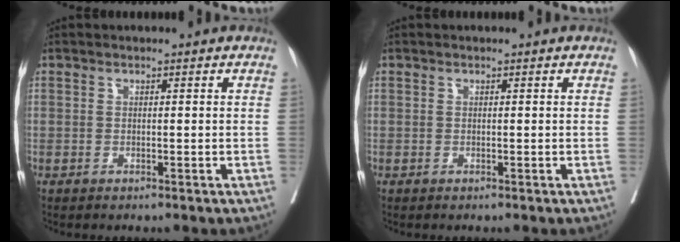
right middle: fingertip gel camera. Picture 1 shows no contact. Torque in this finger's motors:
{"motor_torque": [0.00, 0.00, 0.00, 0.00]}